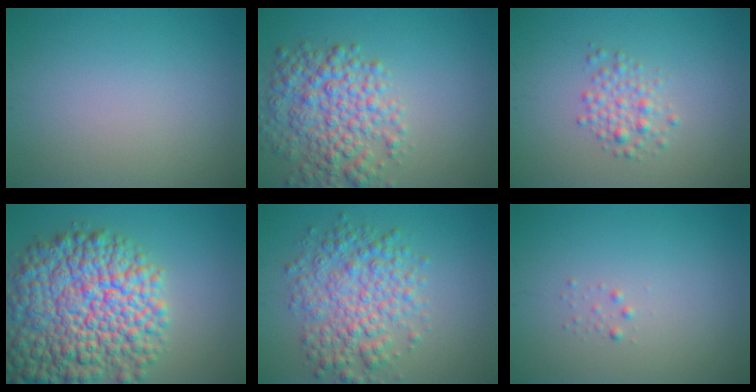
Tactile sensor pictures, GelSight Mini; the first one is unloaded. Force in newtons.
{"total": 6.4, "press": 6.4, "slide": 0.2}
{"total": 2.2, "press": 2.2, "slide": 0.1}
{"total": 13.4, "press": 13.4, "slide": 0.6}
{"total": 5.9, "press": 5.9, "slide": 0.0}
{"total": 0.6, "press": 0.6, "slide": 0.0}